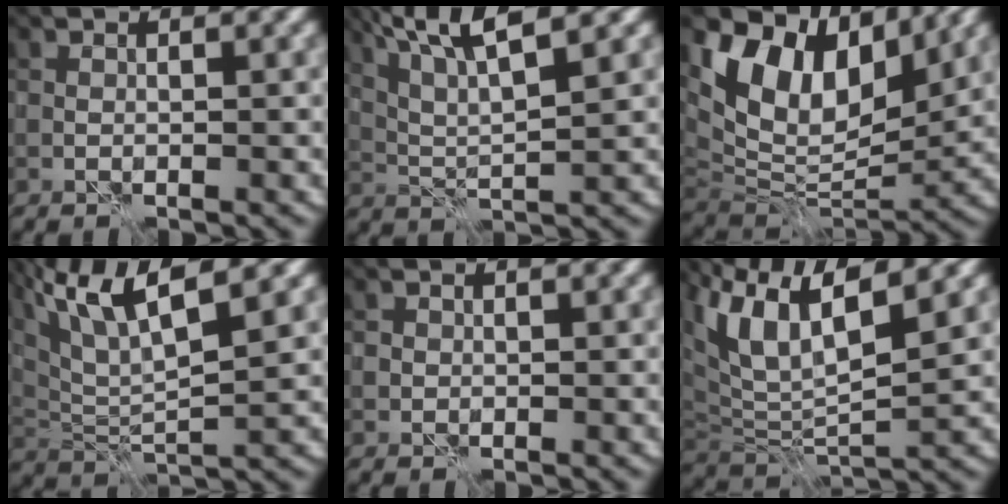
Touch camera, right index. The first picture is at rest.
{"total": 6.2, "force": [3.4, 1.2, 5.0], "torque": [-0.097, 0.008, 0.068]}
{"total": 11.3, "force": [5.6, 6.5, 7.4], "torque": [-0.136, 0.001, 0.104]}
{"total": 9.1, "force": [5.2, 2.3, 7.1], "torque": [-0.140, 0.014, 0.097]}
{"total": 0.8, "force": [0.1, 0.8, 0.0], "torque": [0.005, -0.004, 0.001]}
{"total": 9.6, "force": [5.3, 3.2, 7.3], "torque": [-0.151, 0.013, 0.096]}